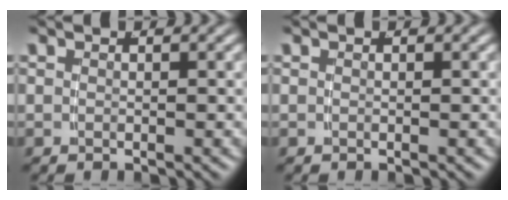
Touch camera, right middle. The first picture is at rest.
{"total": 0.0}